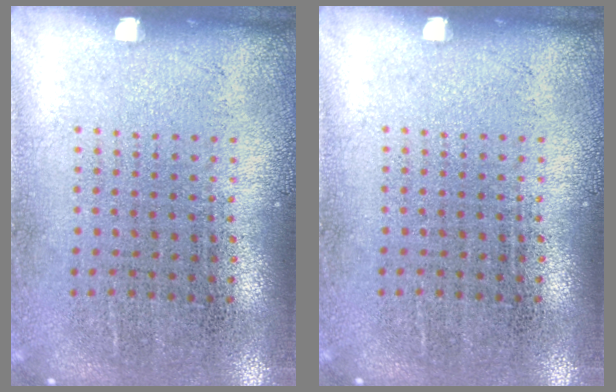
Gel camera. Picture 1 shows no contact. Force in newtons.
{"total": 0.0}